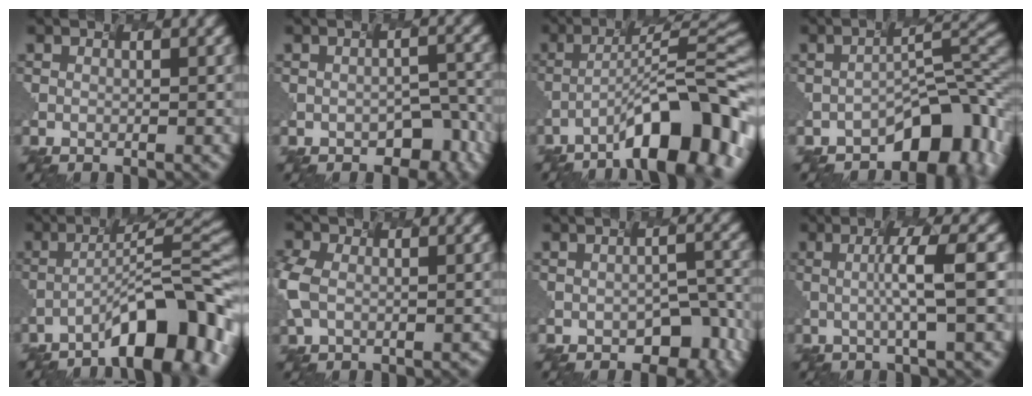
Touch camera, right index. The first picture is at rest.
{"total": 4.1, "force": [-2.7, 2.1, 2.4], "torque": [-0.037, -0.013, -0.012]}
{"total": 10.9, "force": [-6.8, 1.8, 8.4], "torque": [-0.129, 0.017, -0.098]}
{"total": 8.4, "force": [-5.7, 3.8, 5.0], "torque": [-0.046, 0.004, -0.081]}
{"total": 9.7, "force": [-6.3, 1.6, 7.2], "torque": [-0.107, 0.019, -0.090]}
{"total": 4.4, "force": [-1.4, 3.2, 2.8], "torque": [-0.076, -0.003, -0.017]}
{"total": 5.2, "force": [-3.2, 2.7, 3.1], "torque": [-0.043, -0.016, -0.017]}
{"total": 3.4, "force": [-0.5, -0.1, 3.4], "torque": [-0.068, 0.005, 0.001]}